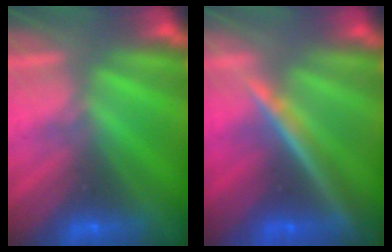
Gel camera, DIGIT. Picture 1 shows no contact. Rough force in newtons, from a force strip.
{"total": 4.5}